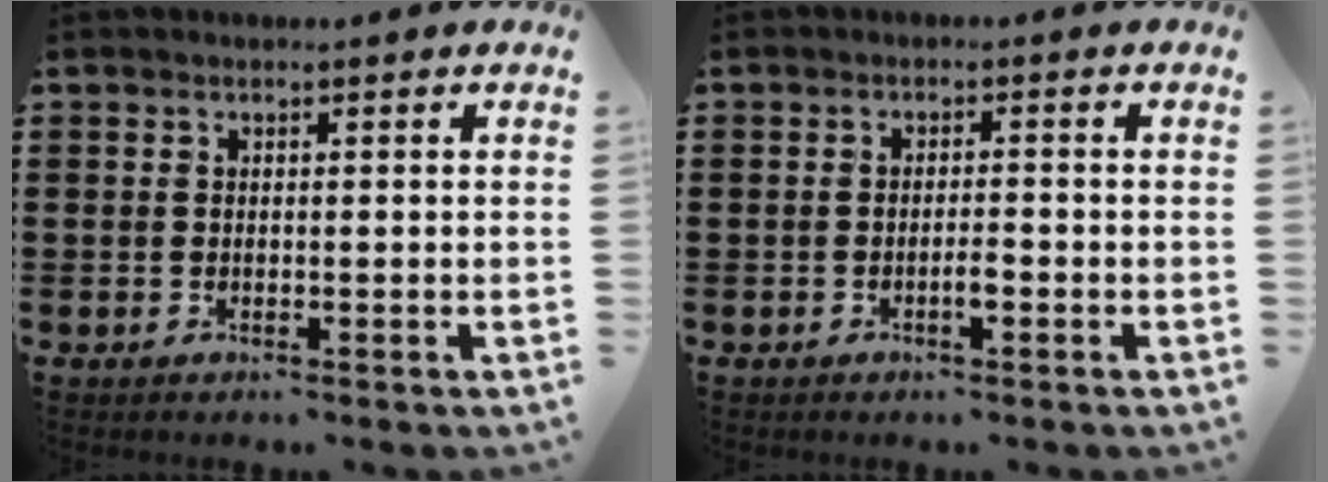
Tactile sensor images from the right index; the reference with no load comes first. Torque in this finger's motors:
{"motor_torque": [0.41, 0.38, 0.06, 0.01]}